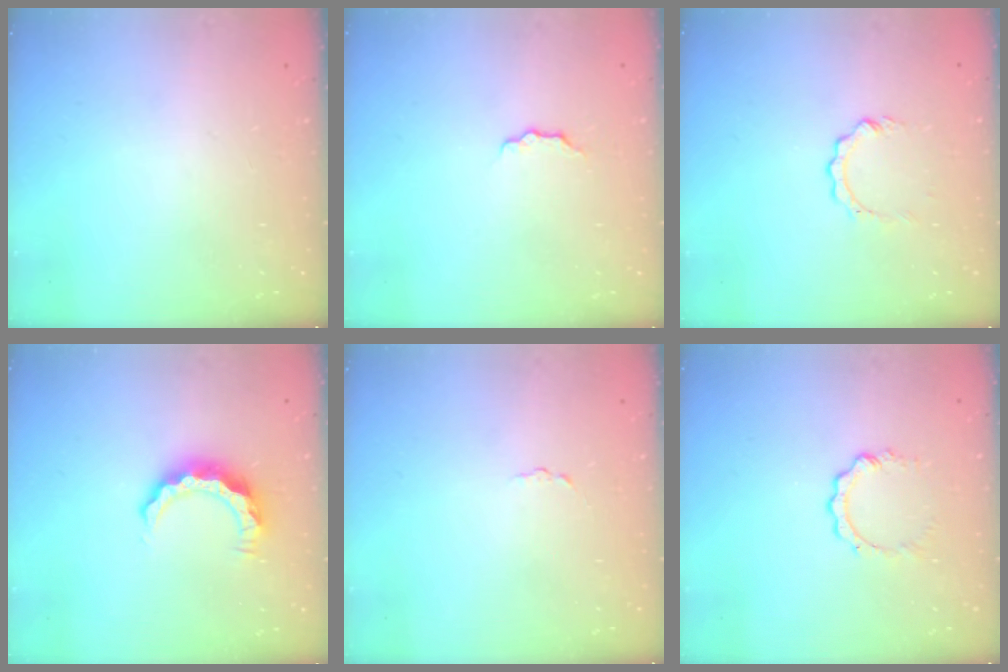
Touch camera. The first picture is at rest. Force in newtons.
{"total": 3.7, "press": 3.6, "slide": 0.6}
{"total": 4.1, "press": 4.1, "slide": 0.4}
{"total": 7.6, "press": 7.6, "slide": 0.8}
{"total": 1.6, "press": 1.6, "slide": 0.1}
{"total": 3.8, "press": 3.8, "slide": 0.5}